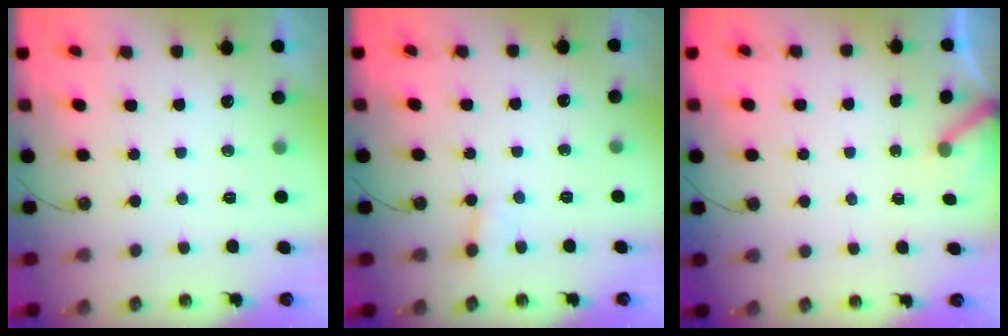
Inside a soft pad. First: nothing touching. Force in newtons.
{"total": 3.7, "press": 3.6, "slide": 0.5}
{"total": 2.8, "press": 2.8, "slide": 0.3}